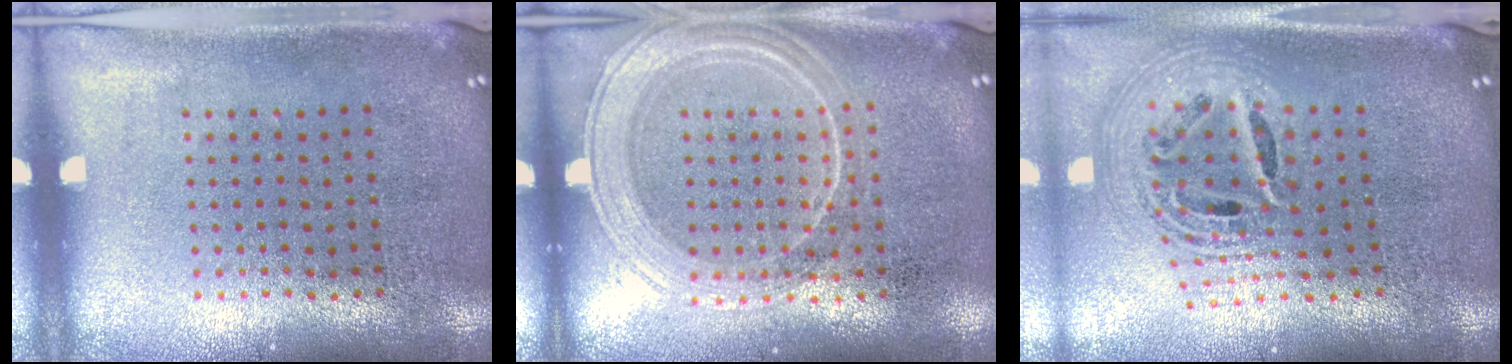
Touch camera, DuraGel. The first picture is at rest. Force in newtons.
{"total": 1.8, "press": 1.8, "slide": 0.2}
{"total": 2.7, "press": 1.8, "slide": 1.9}